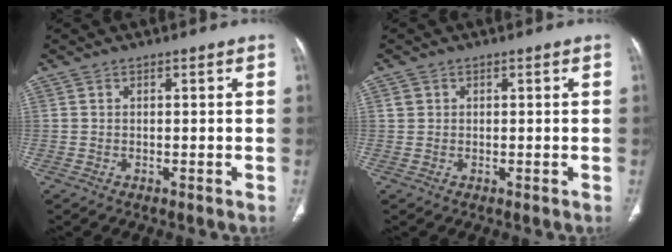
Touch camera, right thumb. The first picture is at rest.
{"total": 1.2, "force": [0.4, 1.1, 0.3], "torque": [0.005, 0.004, 0.008]}